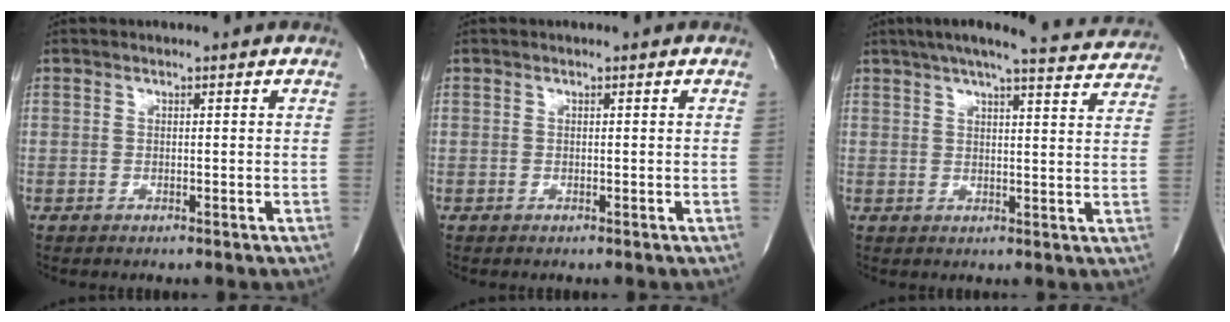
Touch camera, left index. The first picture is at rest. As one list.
[{"total": 0.0}, {"total": 19.1, "force": [17.3, 1.9, 7.9], "torque": [-0.121, 0.005, 0.210]}]